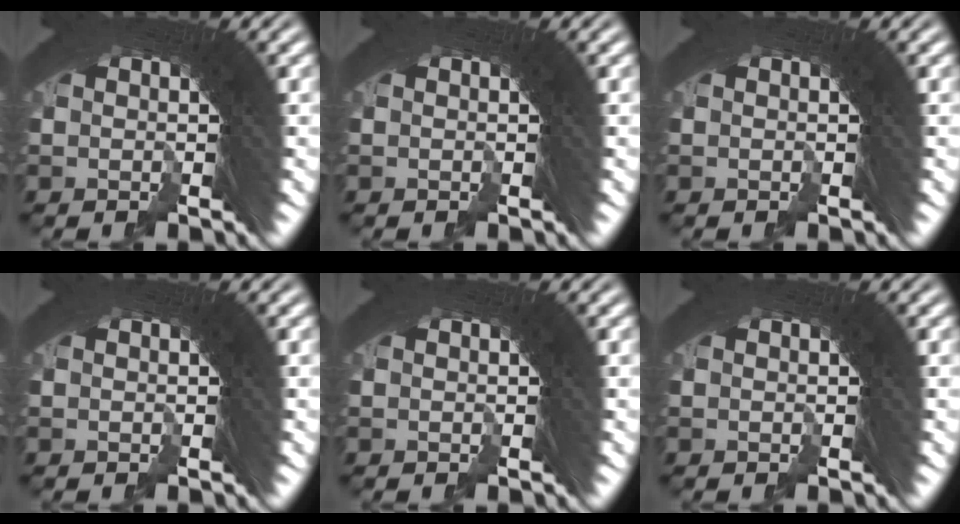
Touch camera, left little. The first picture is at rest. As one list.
[{"total": 0.0}, {"total": 0.0}, {"total": 0.0}, {"total": 0.0}, {"total": 0.0}]